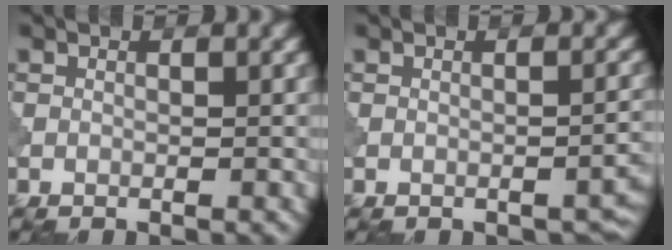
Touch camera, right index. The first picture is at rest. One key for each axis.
{"total": 1.9, "fx": -1.3, "fy": 0.7, "fz": 1.1, "tx": -0.010, "ty": -0.001, "tz": -0.015}